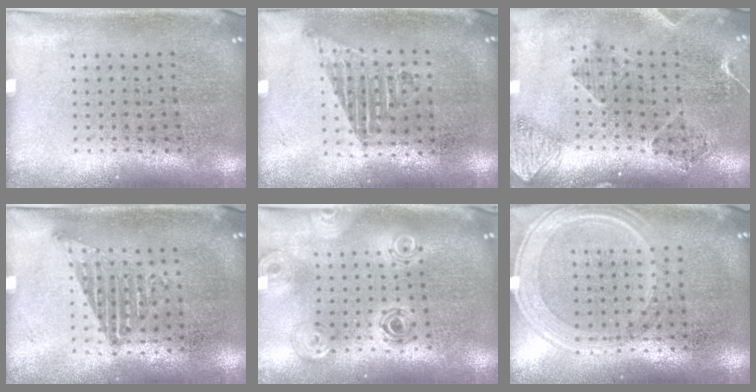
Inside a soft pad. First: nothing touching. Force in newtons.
{"total": 1.2, "press": 1.0, "slide": 0.6}
{"total": 1.5, "press": 1.4, "slide": 0.5}
{"total": 1.1, "press": 1.0, "slide": 0.5}
{"total": 1.3, "press": 1.2, "slide": 0.5}
{"total": 1.3, "press": 1.2, "slide": 0.3}